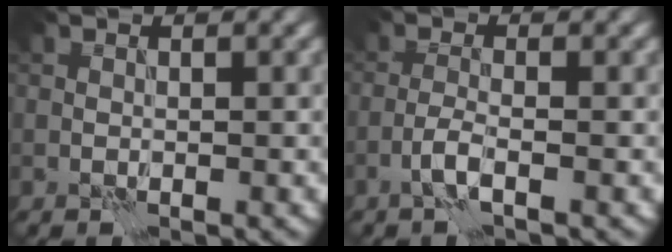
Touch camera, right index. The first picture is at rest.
{"total": 2.0, "force": [-1.1, 0.3, 1.6], "torque": [-0.036, 0.006, -0.028]}